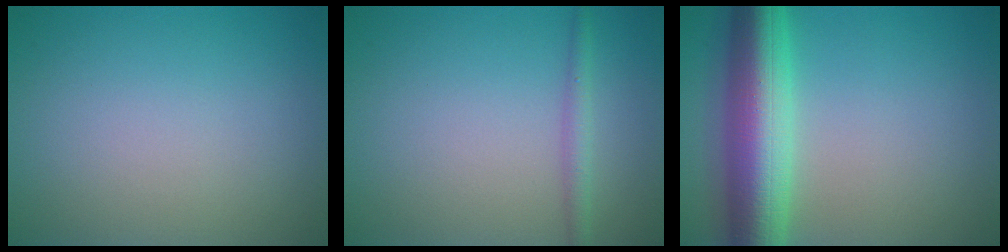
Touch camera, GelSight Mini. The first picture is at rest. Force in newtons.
{"total": 1.6, "press": 1.6, "slide": 0.1}
{"total": 9.2, "press": 9.2, "slide": 0.1}